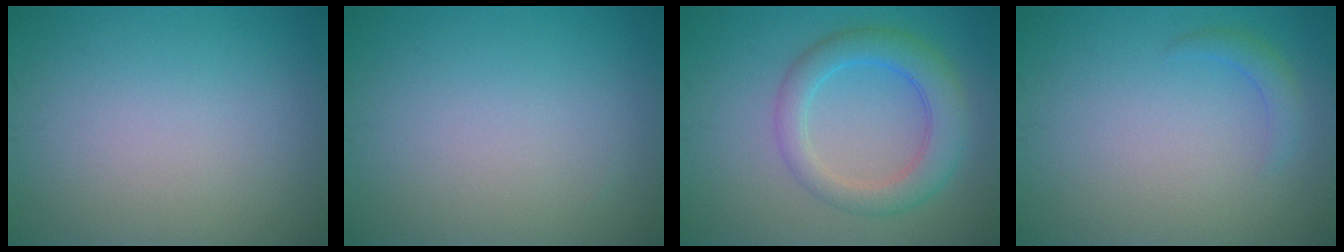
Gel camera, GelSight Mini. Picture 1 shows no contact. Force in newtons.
{"total": 0.0}
{"total": 4.7, "press": 4.7, "slide": 0.1}
{"total": 1.4, "press": 1.4, "slide": 0.0}